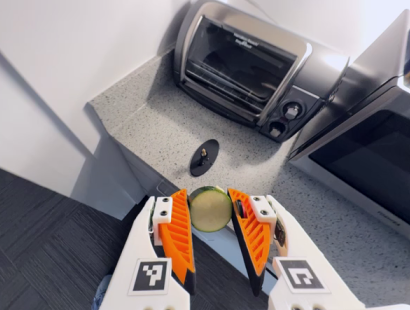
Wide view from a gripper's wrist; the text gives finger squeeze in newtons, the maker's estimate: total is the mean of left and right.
{"total": 9.2, "left": 8.8, "right": 9.6}